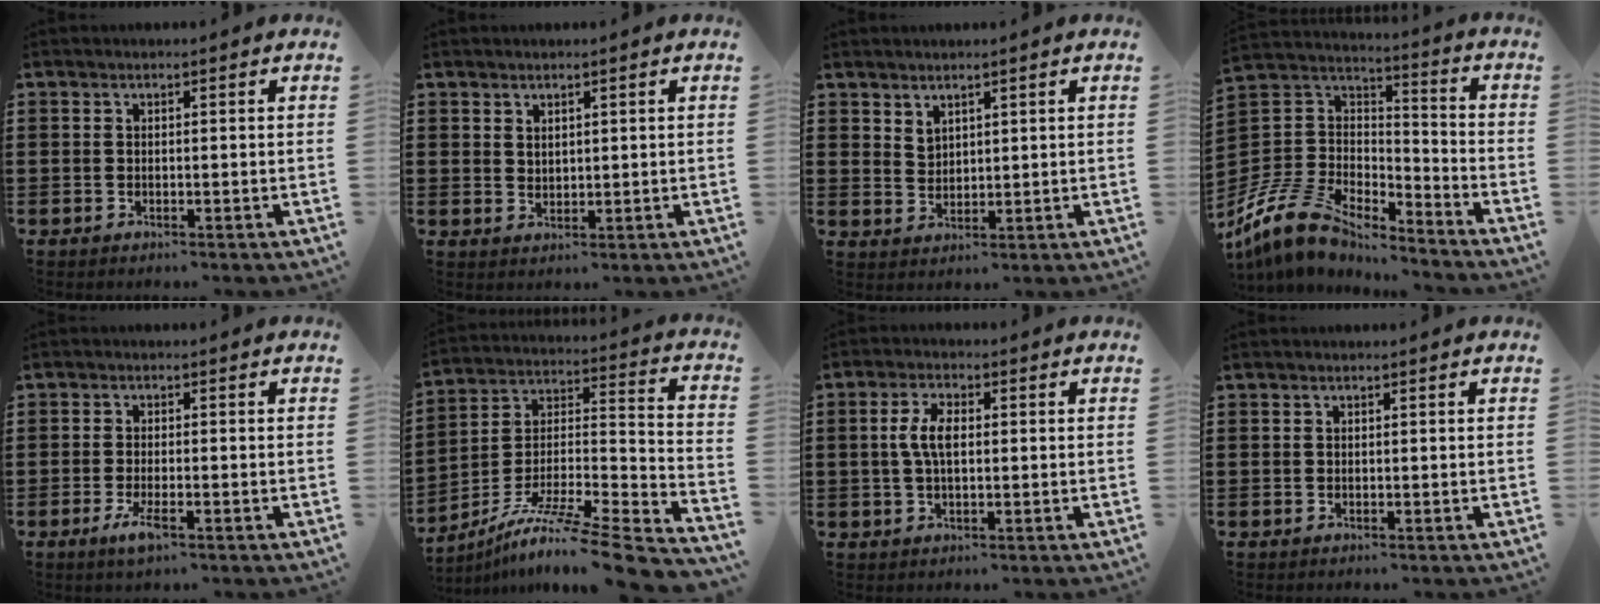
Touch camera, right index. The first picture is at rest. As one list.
[{"total": 1.7, "force": [1.5, 0.8, 0.1], "torque": [-0.004, 0.003, 0.029]}, {"total": 2.4, "force": [2.2, 1.1, 0.0], "torque": [-0.005, 0.000, 0.043]}, {"total": 10.7, "force": [-9.2, 4.3, 3.4], "torque": [-0.109, 0.009, -0.190]}, {"total": 3.0, "force": [-1.5, 0.5, 2.6], "torque": [-0.063, -0.015, -0.030]}, {"total": 9.9, "force": [-7.7, 0.4, 6.3], "torque": [-0.101, -0.003, -0.148]}, {"total": 4.7, "force": [0.3, 2.1, 4.2], "torque": [-0.099, 0.003, -0.002]}, {"total": 0.0}]